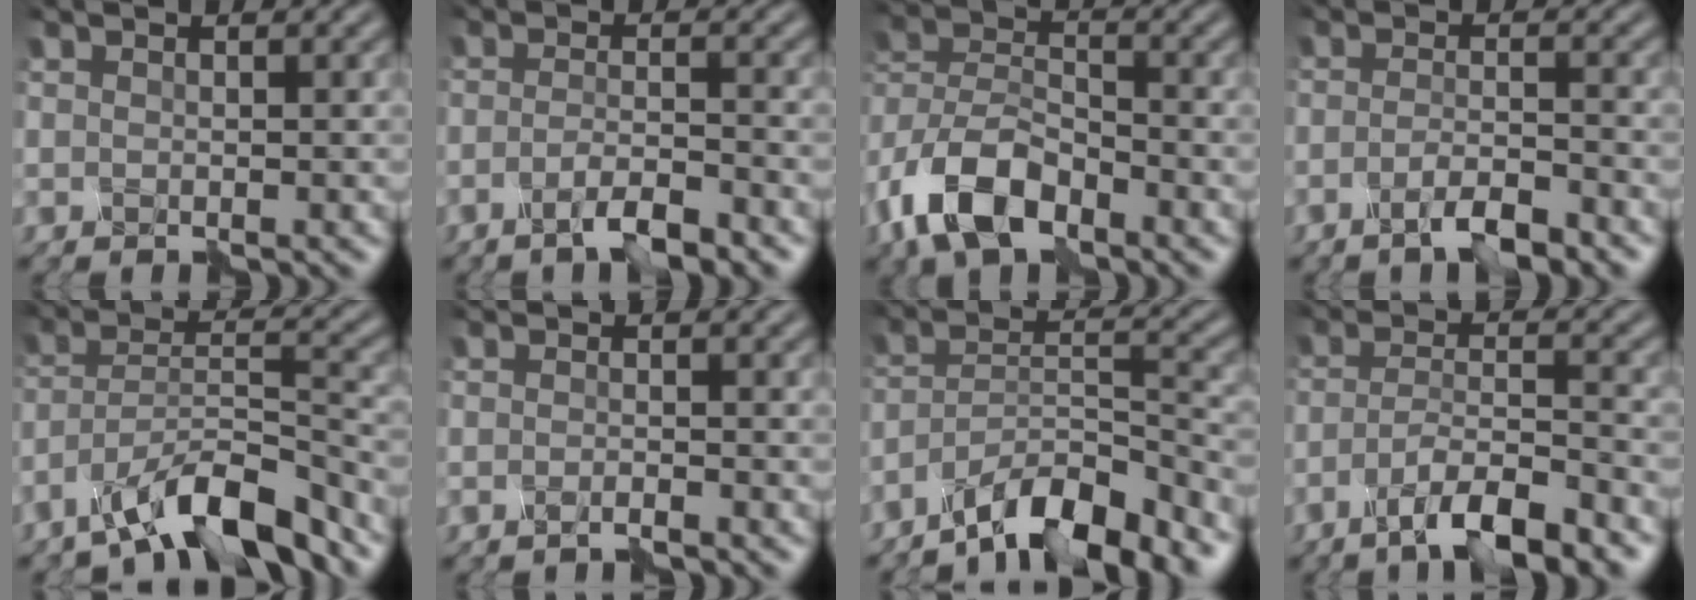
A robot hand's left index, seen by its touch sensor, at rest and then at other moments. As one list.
[{"total": 3.4, "force": [-2.1, 0.7, 2.6], "torque": [-0.045, 0.003, -0.046]}, {"total": 8.6, "force": [-4.9, 4.5, 5.4], "torque": [-0.115, 0.002, -0.105]}, {"total": 3.4, "force": [-2.2, 0.7, 2.5], "torque": [-0.046, 0.003, -0.046]}, {"total": 9.3, "force": [-6.9, 2.6, 5.7], "torque": [-0.089, 0.006, -0.127]}, {"total": 1.2, "force": [-0.9, 0.2, 0.8], "torque": [-0.013, 0.000, -0.019]}, {"total": 9.4, "force": [-7.4, 2.3, 5.4], "torque": [-0.080, 0.009, -0.137]}, {"total": 6.9, "force": [-4.6, 1.4, 5.0], "torque": [-0.082, 0.005, -0.084]}]